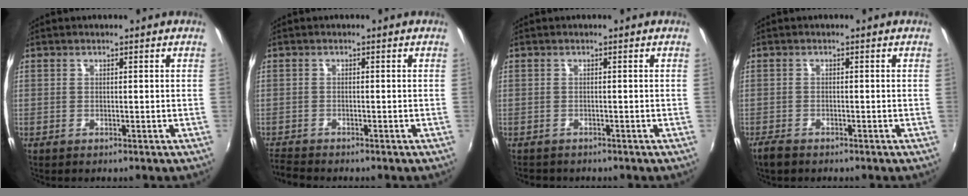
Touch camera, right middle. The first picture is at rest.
{"total": 2.9, "force": [-2.9, 0.1, 0.4], "torque": [-0.021, -0.016, -0.063]}
{"total": 1.9, "force": [-1.6, 0.9, 0.3], "torque": [-0.012, -0.007, -0.024]}
{"total": 2.6, "force": [-2.2, 1.0, 1.1], "torque": [-0.031, -0.007, -0.045]}